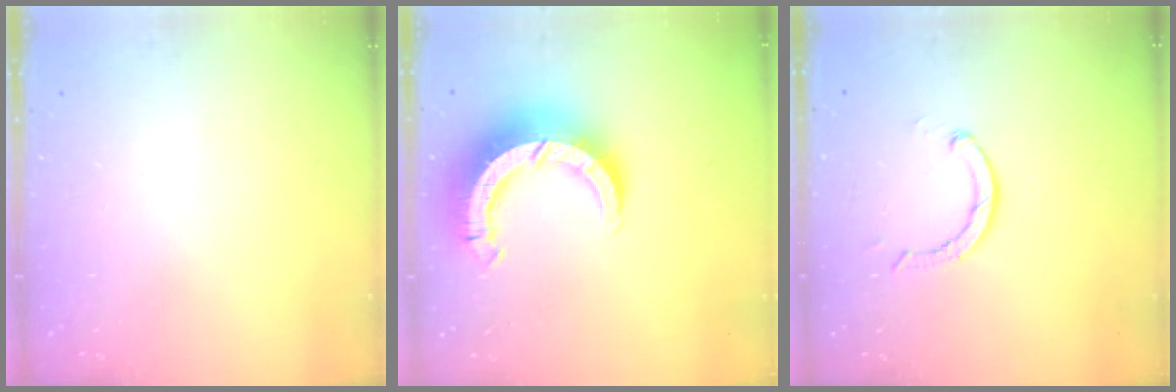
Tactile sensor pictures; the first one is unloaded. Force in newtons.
{"total": 12.6, "press": 12.6, "slide": 1.4}
{"total": 2.9, "press": 2.9, "slide": 0.4}